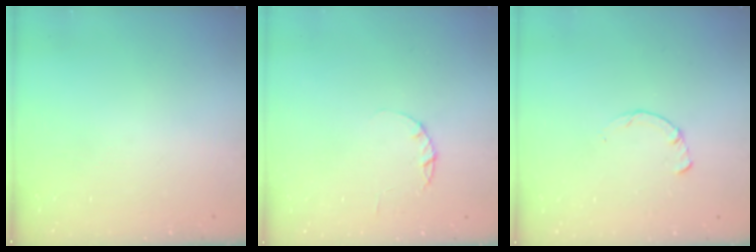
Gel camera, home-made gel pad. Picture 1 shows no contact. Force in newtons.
{"total": 2.2, "press": 2.2, "slide": 0.4}
{"total": 2.2, "press": 2.2, "slide": 0.3}